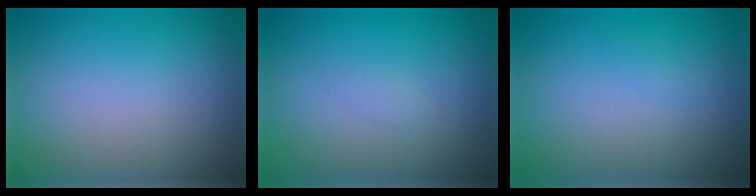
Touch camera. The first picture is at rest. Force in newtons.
{"total": 0.7, "press": 0.6, "slide": 0.1}
{"total": 0.5, "press": 0.5, "slide": 0.0}